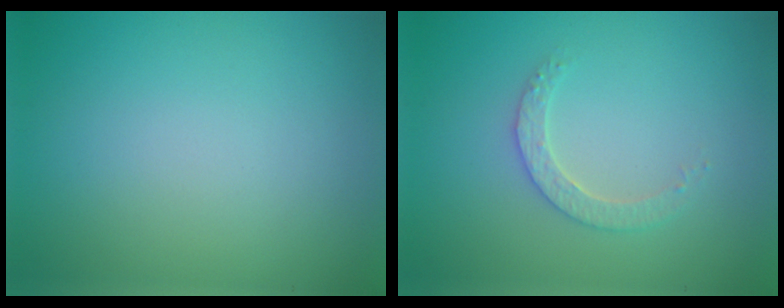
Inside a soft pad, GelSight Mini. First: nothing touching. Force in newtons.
{"total": 2.2, "press": 2.2, "slide": 0.6}